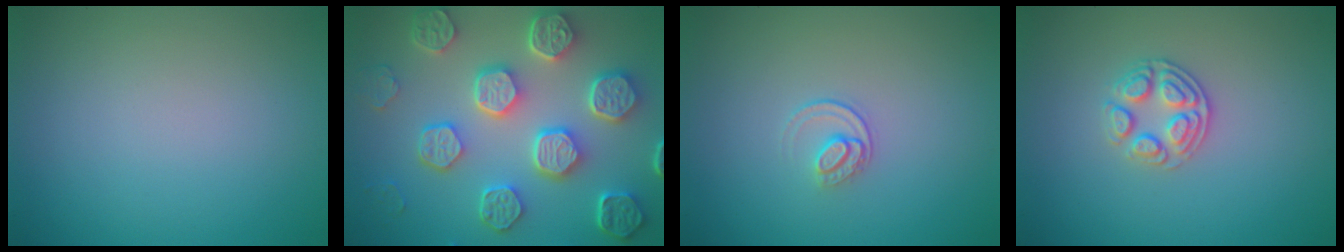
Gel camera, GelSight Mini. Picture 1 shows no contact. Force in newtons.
{"total": 8.4, "press": 6.5, "slide": 5.3}
{"total": 1.4, "press": 0.9, "slide": 1.0}
{"total": 2.6, "press": 2.5, "slide": 0.9}